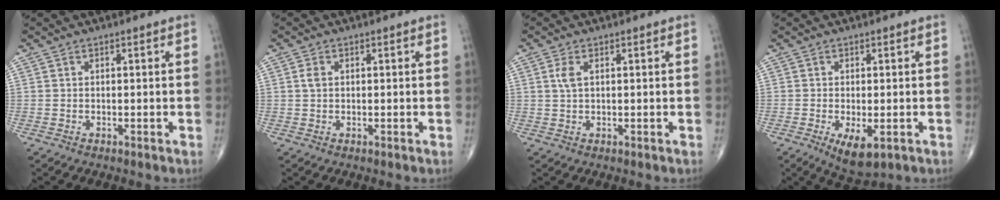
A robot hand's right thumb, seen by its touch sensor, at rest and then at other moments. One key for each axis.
{"total": 1.5, "fx": 0.3, "fy": 1.0, "fz": 1.1, "tx": -0.022, "ty": 0.002, "tz": 0.006}
{"total": 2.4, "fx": 0.7, "fy": 1.1, "fz": 2.0, "tx": -0.048, "ty": 0.005, "tz": 0.016}
{"total": 5.9, "fx": -2.1, "fy": 2.5, "fz": 4.9, "tx": -0.082, "ty": -0.013, "tz": -0.026}